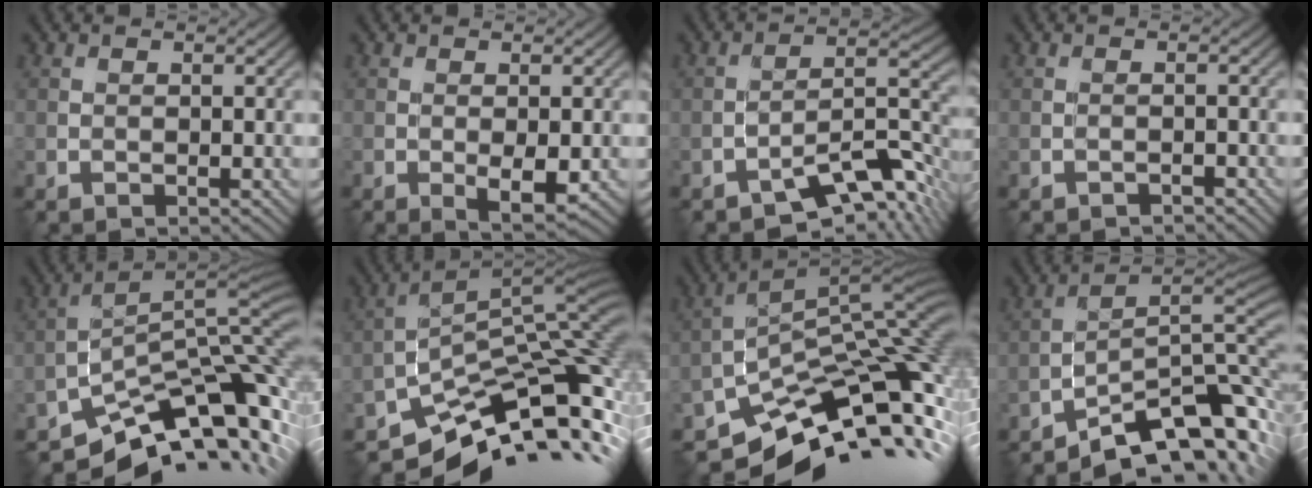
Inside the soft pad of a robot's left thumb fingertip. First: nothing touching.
{"total": 3.1, "force": [-0.8, 1.1, 2.8], "torque": [-0.050, -0.009, -0.005]}
{"total": 9.3, "force": [-6.2, 2.4, 6.4], "torque": [-0.090, 0.010, -0.106]}
{"total": 1.1, "force": [-1.1, 0.2, 0.3], "torque": [-0.002, 0.001, -0.021]}
{"total": 13.1, "force": [-9.0, 4.6, 8.3], "torque": [-0.143, -0.002, -0.152]}
{"total": 13.3, "force": [-8.5, 4.8, 9.0], "torque": [-0.159, -0.003, -0.144]}
{"total": 14.6, "force": [-8.7, 5.5, 10.4], "torque": [-0.187, -0.013, -0.134]}
{"total": 12.6, "force": [-8.8, 3.6, 8.3], "torque": [-0.135, -0.006, -0.140]}